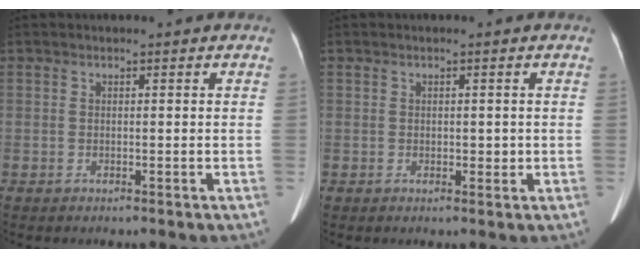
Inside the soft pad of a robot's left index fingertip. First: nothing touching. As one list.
[{"total": 1.2, "force": [-0.5, 0.7, 0.7], "torque": [-0.006, -0.018, -0.010]}]